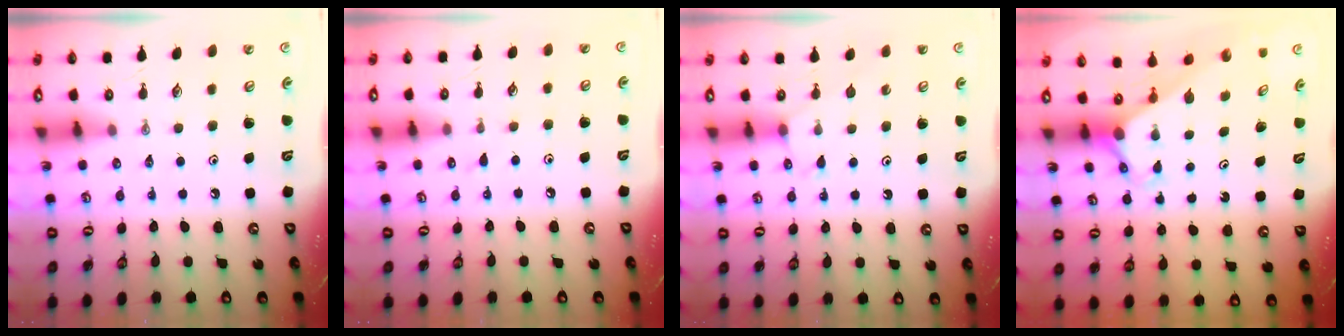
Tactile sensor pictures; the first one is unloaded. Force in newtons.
{"total": 3.9, "press": 3.8, "slide": 0.5}
{"total": 6.8, "press": 6.7, "slide": 0.5}
{"total": 2.8, "press": 2.8, "slide": 0.0}